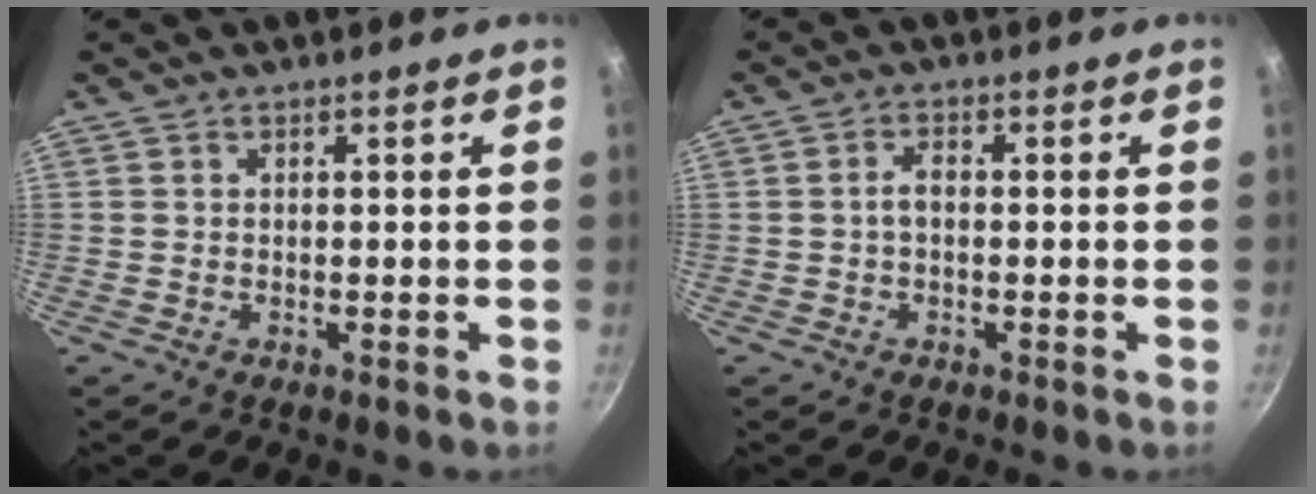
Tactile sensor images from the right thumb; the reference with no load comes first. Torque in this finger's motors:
{"motor_torque": [0.07, 0.64, 0.70, 0.07, 0.06]}